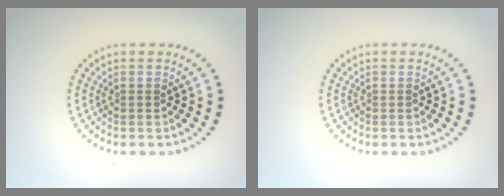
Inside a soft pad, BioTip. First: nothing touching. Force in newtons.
{"total": 0.0}